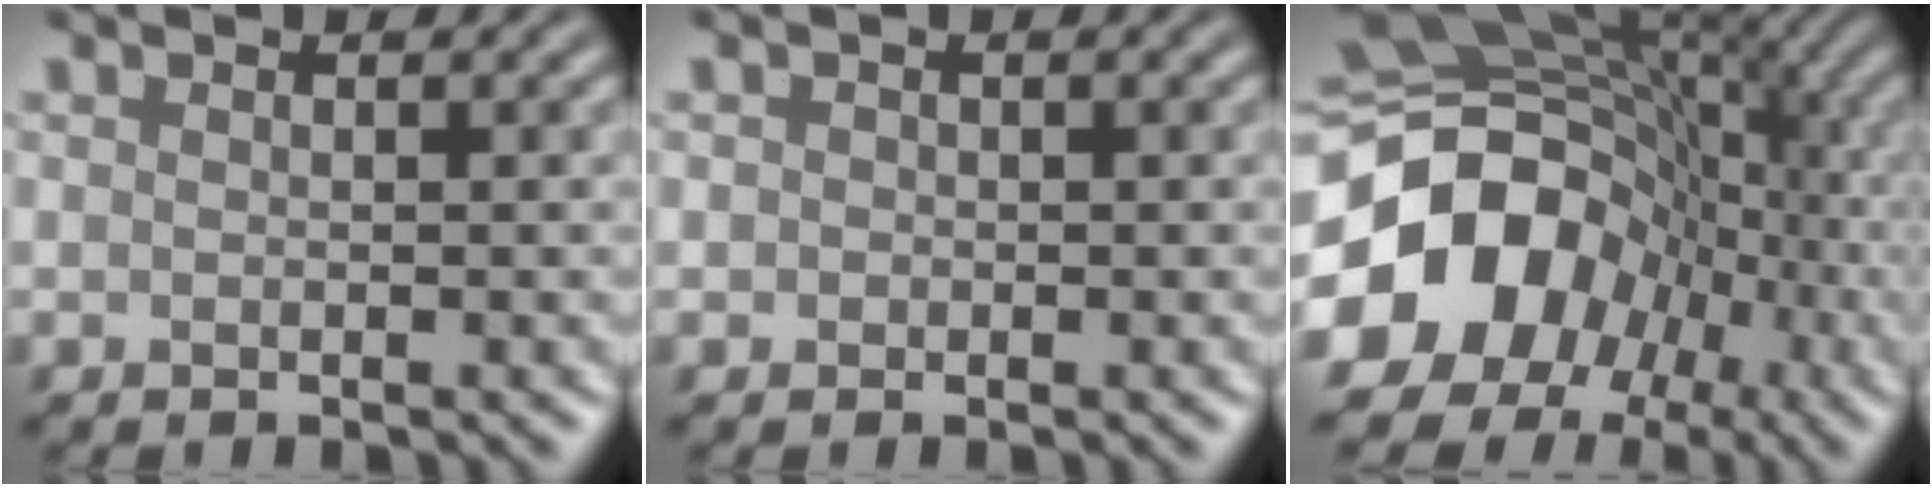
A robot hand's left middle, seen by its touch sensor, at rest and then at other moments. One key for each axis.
{"total": 1.3, "fx": 0.5, "fy": 1.2, "fz": 0.4, "tx": 0.012, "ty": 0.009, "tz": -0.011}
{"total": 14.4, "fx": -3.2, "fy": 11.9, "fz": 7.4, "tx": -0.165, "ty": -0.014, "tz": -0.053}